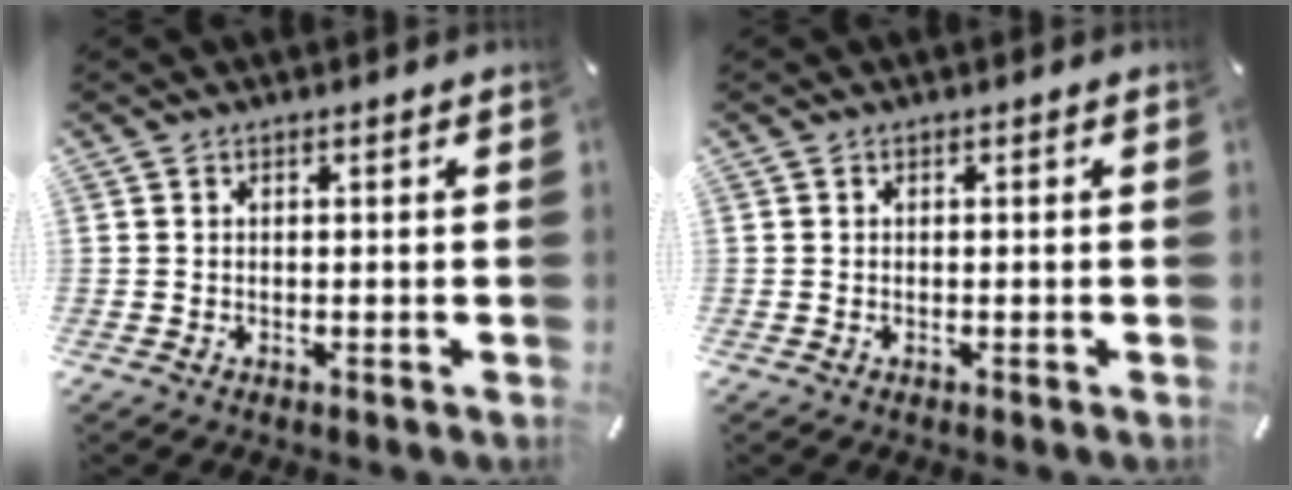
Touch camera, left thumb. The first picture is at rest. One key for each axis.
{"total": 0.0}